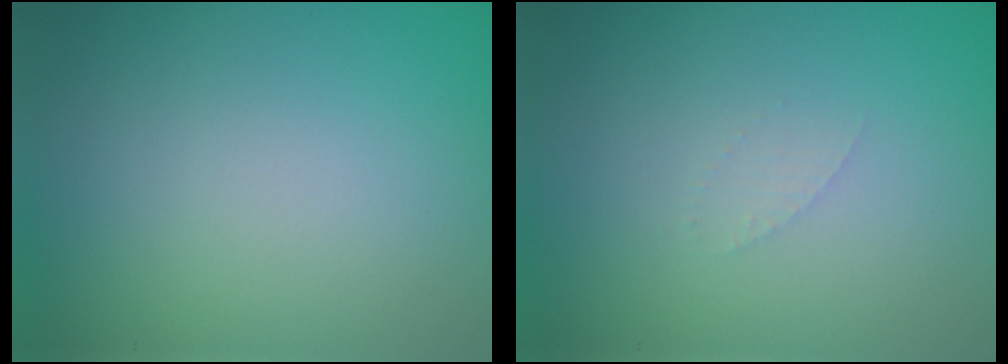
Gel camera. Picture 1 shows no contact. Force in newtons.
{"total": 0.7, "press": 0.7, "slide": 0.1}